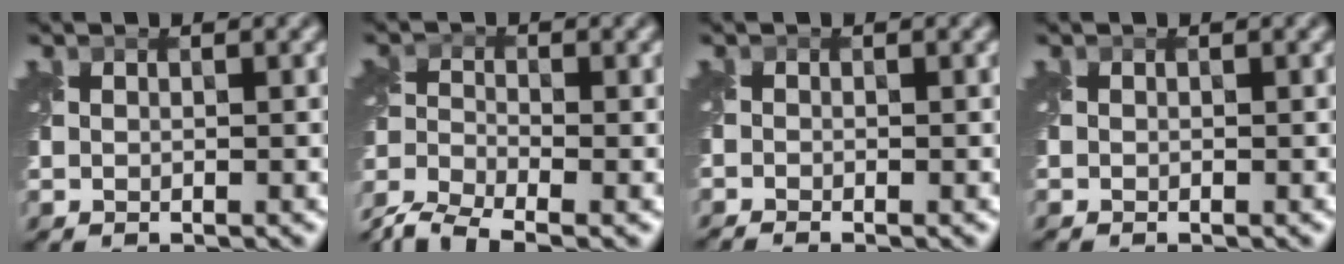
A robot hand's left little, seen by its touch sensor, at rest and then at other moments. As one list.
[{"total": 7.5, "force": [-6.2, 2.4, 3.5], "torque": [-0.078, -0.027, -0.113]}, {"total": 1.5, "force": [-1.3, 0.1, 0.6], "torque": [-0.009, -0.011, -0.030]}, {"total": 0.0}]